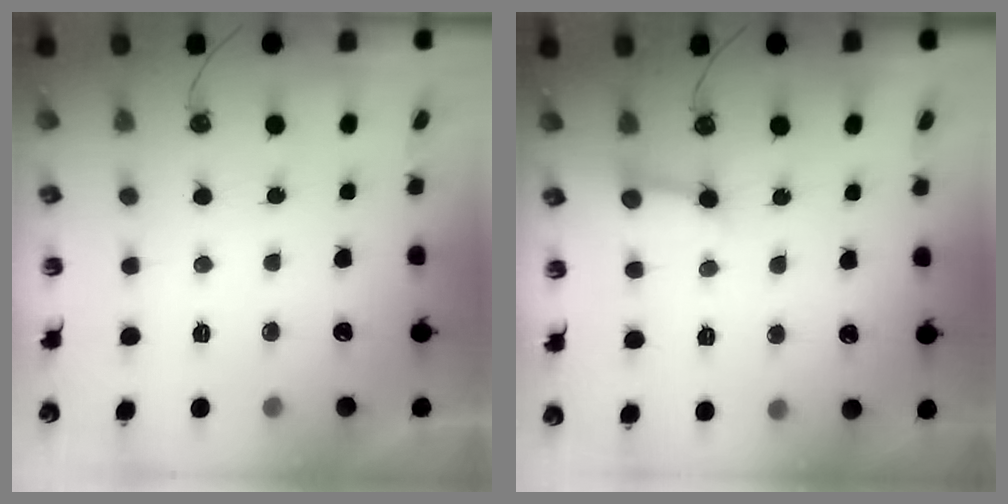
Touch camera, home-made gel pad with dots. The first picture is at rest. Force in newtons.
{"total": 3.8, "press": 3.7, "slide": 0.6}